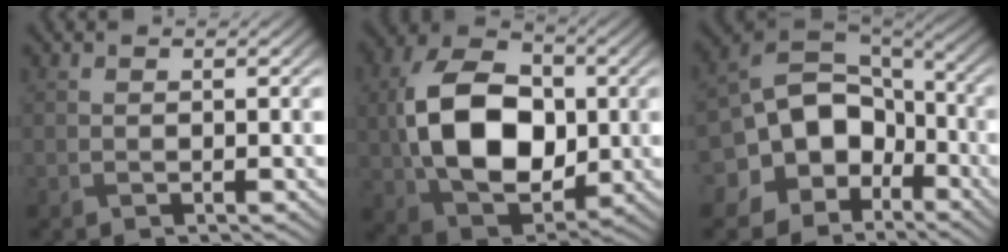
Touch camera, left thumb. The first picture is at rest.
{"total": 14.4, "force": [0.0, 9.8, 10.5], "torque": [-0.219, 0.002, 0.002]}
{"total": 15.1, "force": [-4.1, 12.1, 8.1], "torque": [-0.177, -0.011, -0.086]}